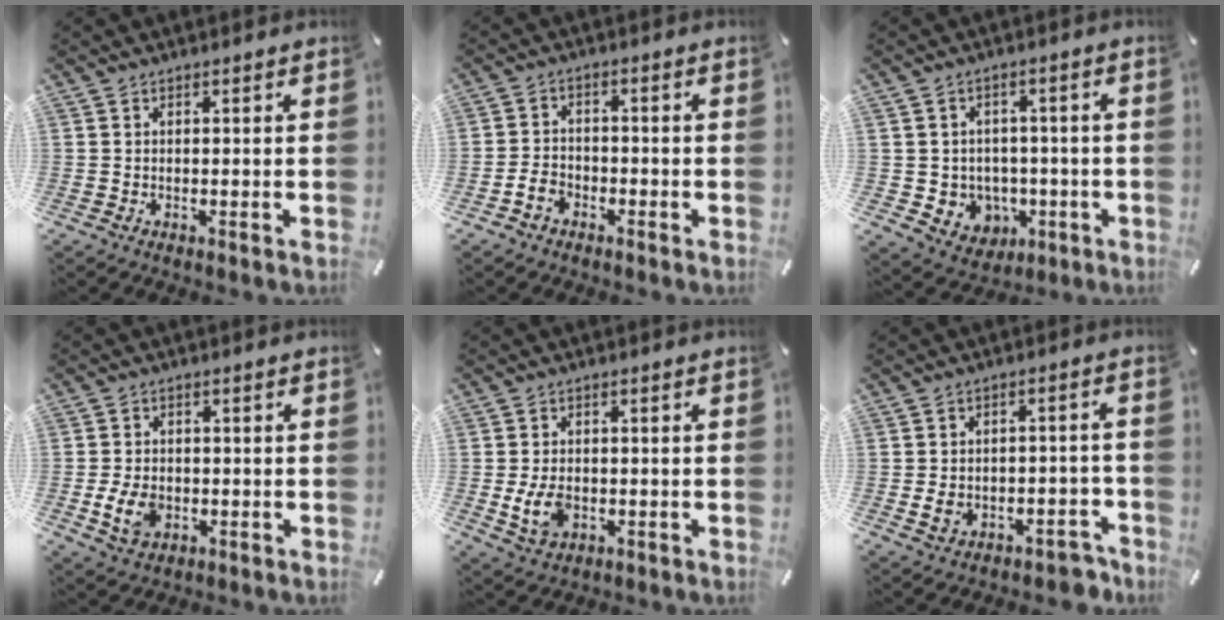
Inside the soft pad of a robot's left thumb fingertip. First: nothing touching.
{"total": 4.1, "force": [-2.3, 2.9, 1.7], "torque": [-0.036, 0.010, -0.045]}
{"total": 6.6, "force": [0.5, 6.5, 0.8], "torque": [-0.015, -0.008, 0.020]}
{"total": 6.2, "force": [-1.6, 4.5, 3.9], "torque": [-0.081, 0.000, -0.030]}
{"total": 6.0, "force": [-1.2, 4.3, 4.0], "torque": [-0.084, -0.003, -0.022]}
{"total": 6.1, "force": [-2.7, 4.0, 3.6], "torque": [-0.049, 0.014, -0.047]}